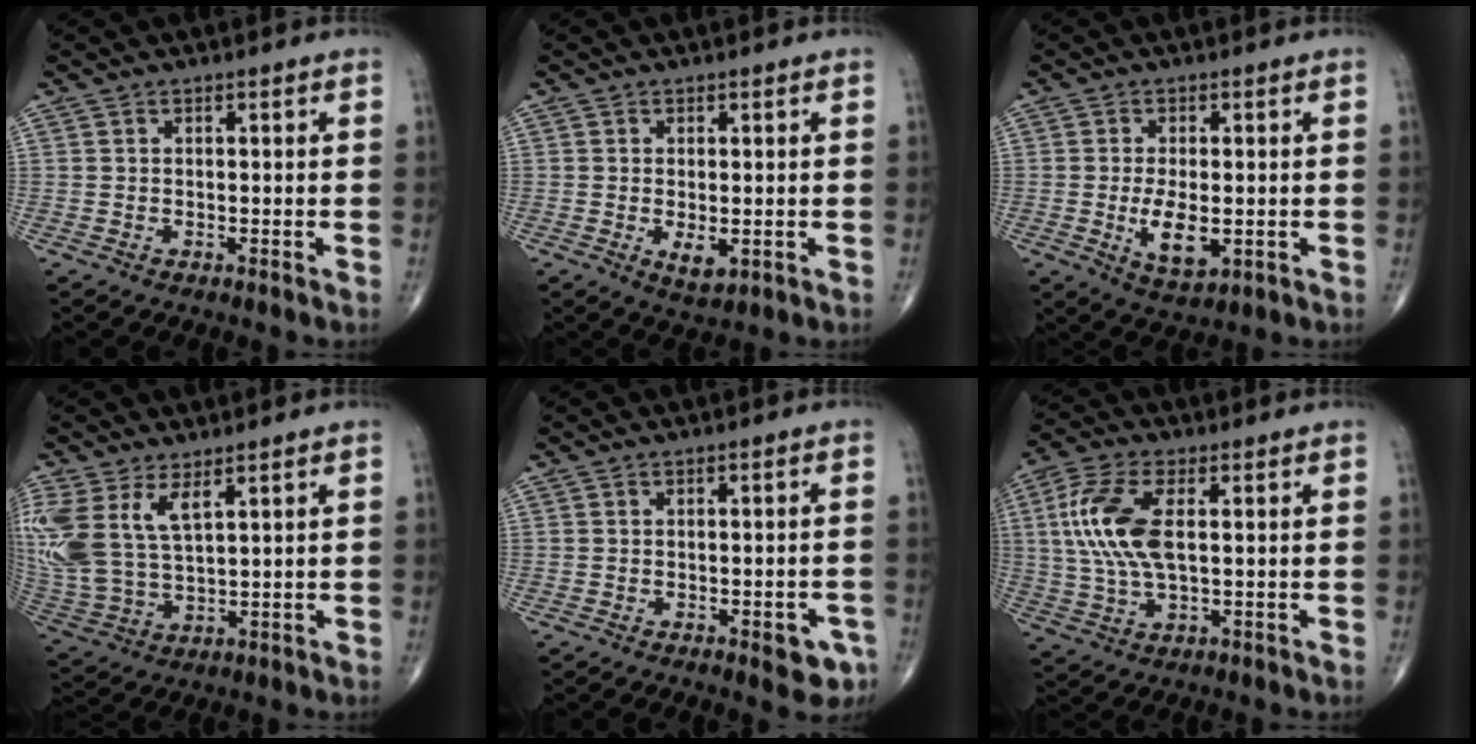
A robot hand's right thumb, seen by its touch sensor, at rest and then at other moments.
{"total": 3.5, "force": [-0.7, 1.7, 3.0], "torque": [-0.042, -0.008, -0.006]}
{"total": 7.1, "force": [-1.2, 3.4, 6.1], "torque": [-0.102, -0.012, -0.013]}
{"total": 14.2, "force": [5.9, 7.0, 10.8], "torque": [-0.254, -0.018, 0.130]}
{"total": 4.9, "force": [-2.4, 2.1, 3.8], "torque": [-0.024, 0.010, -0.025]}
{"total": 12.3, "force": [1.9, 5.6, 10.8], "torque": [-0.248, 0.004, 0.039]}